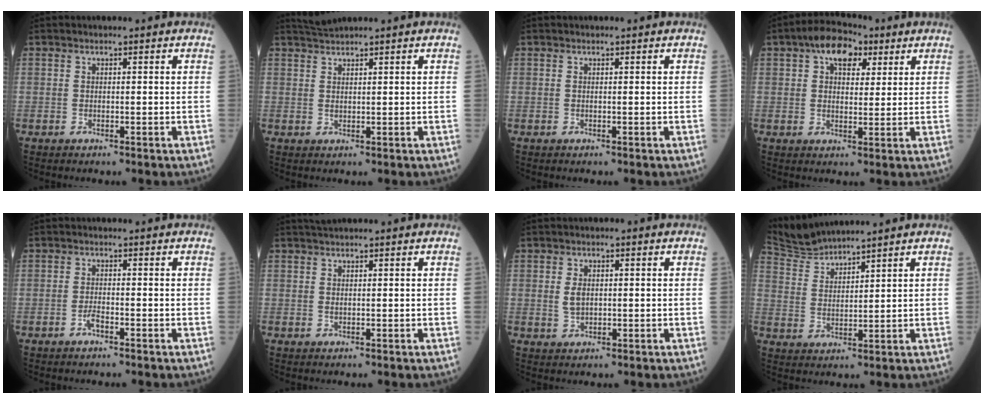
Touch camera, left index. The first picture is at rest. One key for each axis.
{"total": 2.1, "fx": 2.0, "fy": -0.5, "fz": 0.1, "tx": -0.007, "ty": 0.008, "tz": 0.050}
{"total": 0.0}
{"total": 7.4, "fx": 3.8, "fy": 4.0, "fz": 4.9, "tx": -0.084, "ty": 0.030, "tz": 0.059}
{"total": 1.3, "fx": -0.8, "fy": 0.2, "fz": 1.0, "tx": -0.023, "ty": 0.000, "tz": -0.017}
{"total": 1.5, "fx": 1.3, "fy": 0.0, "fz": 0.7, "tx": -0.013, "ty": 0.009, "tz": 0.028}
{"total": 2.8, "fx": 0.3, "fy": 1.7, "fz": 2.2, "tx": -0.050, "ty": 0.007, "tz": 0.009}
{"total": 5.8, "fx": 5.7, "fy": -0.8, "fz": 0.2, "tx": -0.023, "ty": 0.010, "tz": 0.126}